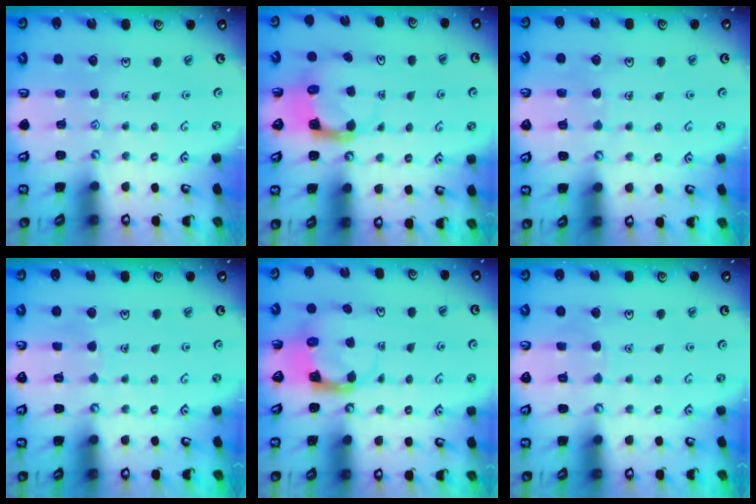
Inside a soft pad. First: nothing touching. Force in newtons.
{"total": 3.8, "press": 3.8, "slide": 0.4}
{"total": 4.0, "press": 4.0, "slide": 0.3}
{"total": 3.7, "press": 3.7, "slide": 0.2}
{"total": 4.0, "press": 3.9, "slide": 0.7}
{"total": 3.8, "press": 3.8, "slide": 0.2}